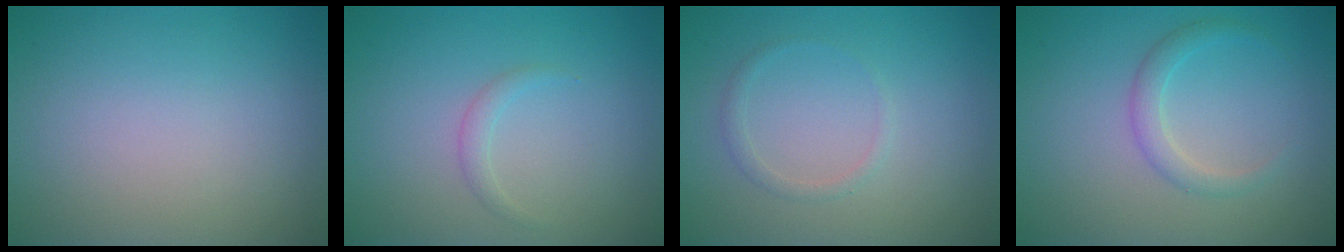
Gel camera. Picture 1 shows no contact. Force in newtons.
{"total": 1.0, "press": 1.0, "slide": 0.2}
{"total": 1.0, "press": 1.0, "slide": 0.1}
{"total": 1.8, "press": 1.8, "slide": 0.1}